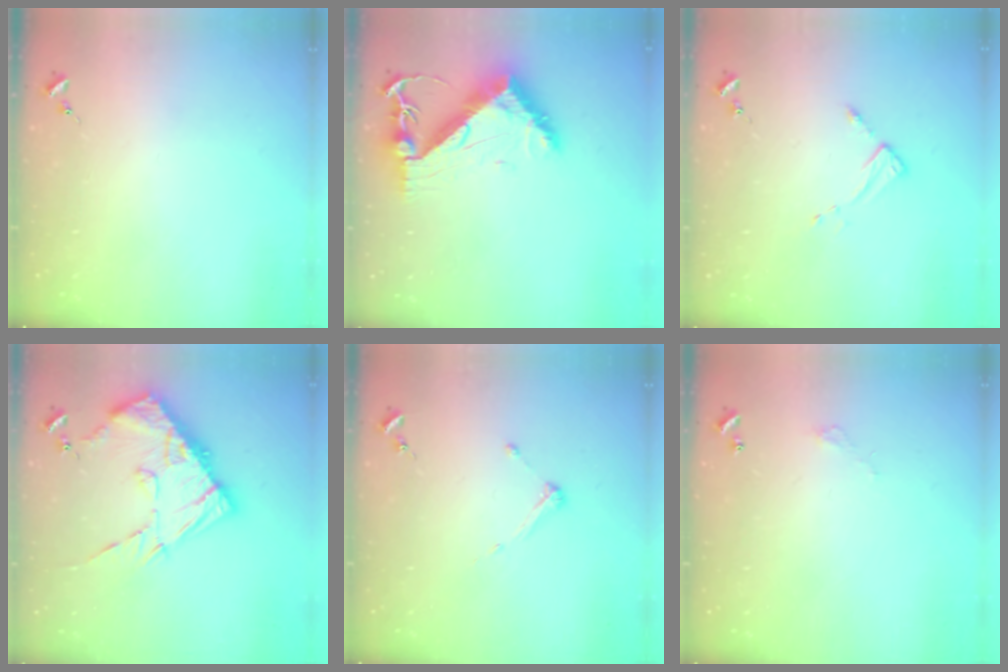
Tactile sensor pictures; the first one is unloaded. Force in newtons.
{"total": 9.5, "press": 9.5, "slide": 1.1}
{"total": 2.6, "press": 2.6, "slide": 0.4}
{"total": 18.0, "press": 17.9, "slide": 1.9}
{"total": 3.2, "press": 3.2, "slide": 0.4}
{"total": 2.7, "press": 2.7, "slide": 0.2}